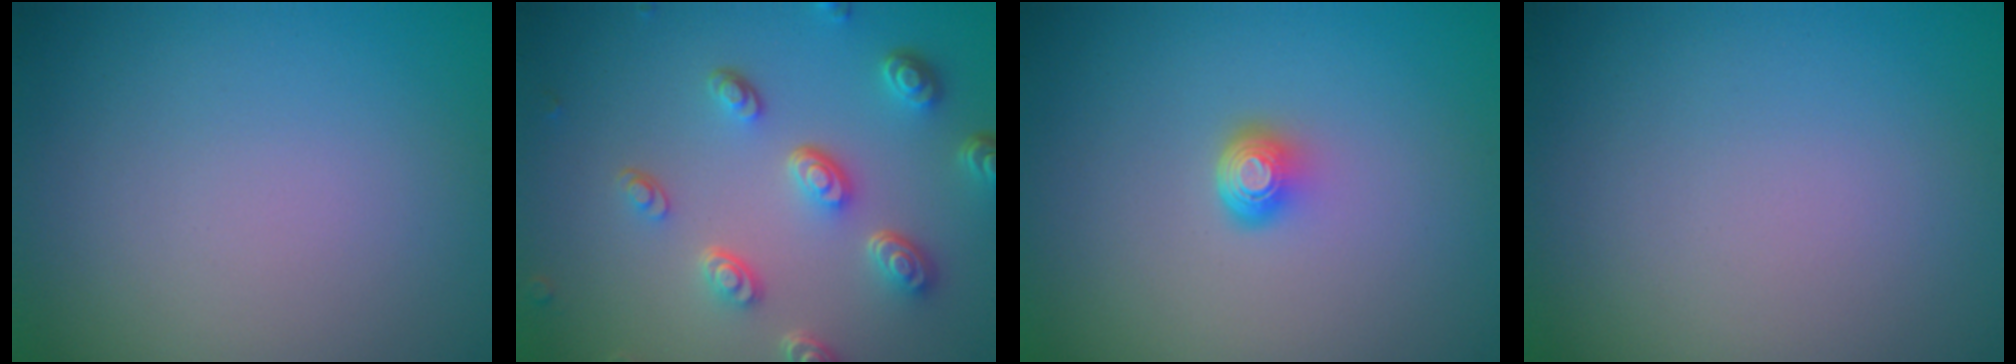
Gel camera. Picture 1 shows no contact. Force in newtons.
{"total": 5.3, "press": 3.9, "slide": 3.6}
{"total": 1.9, "press": 1.3, "slide": 1.4}
{"total": 0.0}